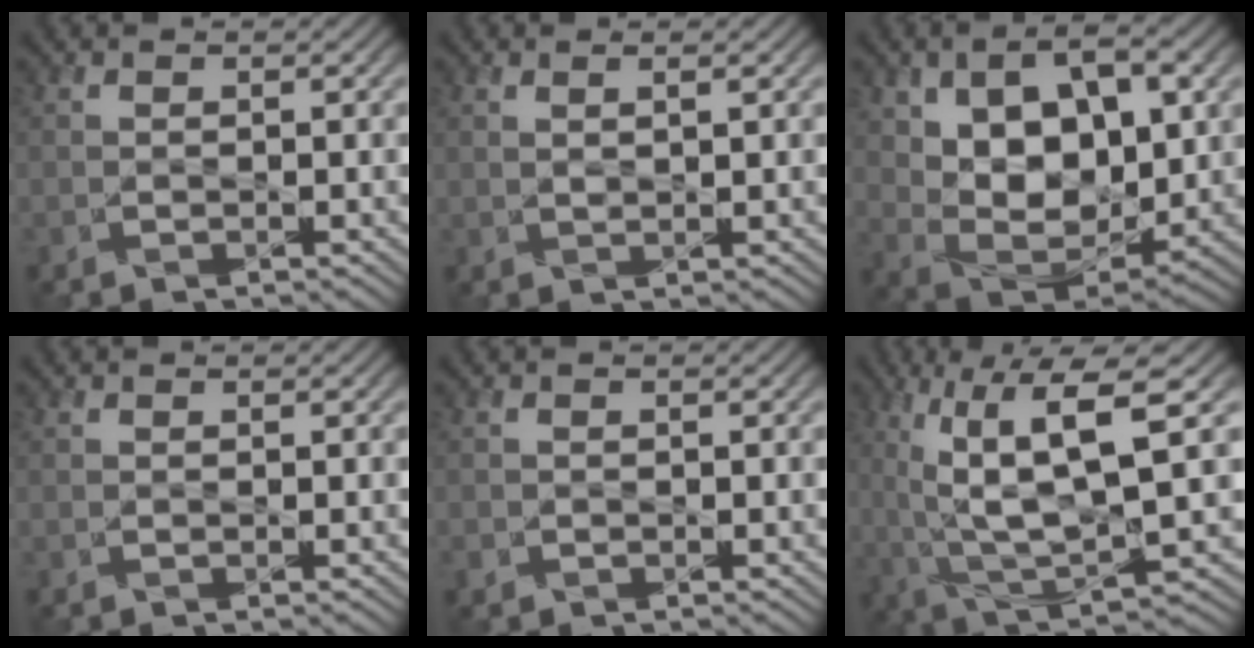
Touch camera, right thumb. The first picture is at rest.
{"total": 1.2, "force": [0.6, 0.0, 1.0], "torque": [-0.019, -0.006, 0.014]}
{"total": 13.5, "force": [3.6, 8.3, 10.1], "torque": [-0.184, -0.015, 0.072]}
{"total": 0.0}
{"total": 0.6, "force": [-0.1, 0.6, 0.0], "torque": [-0.001, -0.005, -0.002]}
{"total": 12.2, "force": [2.8, 3.5, 11.3], "torque": [-0.228, 0.006, 0.057]}